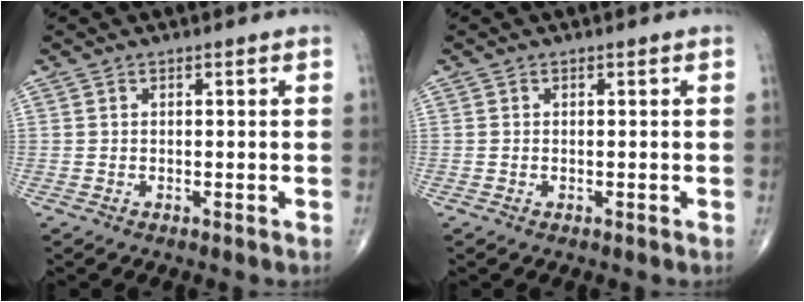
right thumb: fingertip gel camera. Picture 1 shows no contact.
{"total": 0.0}